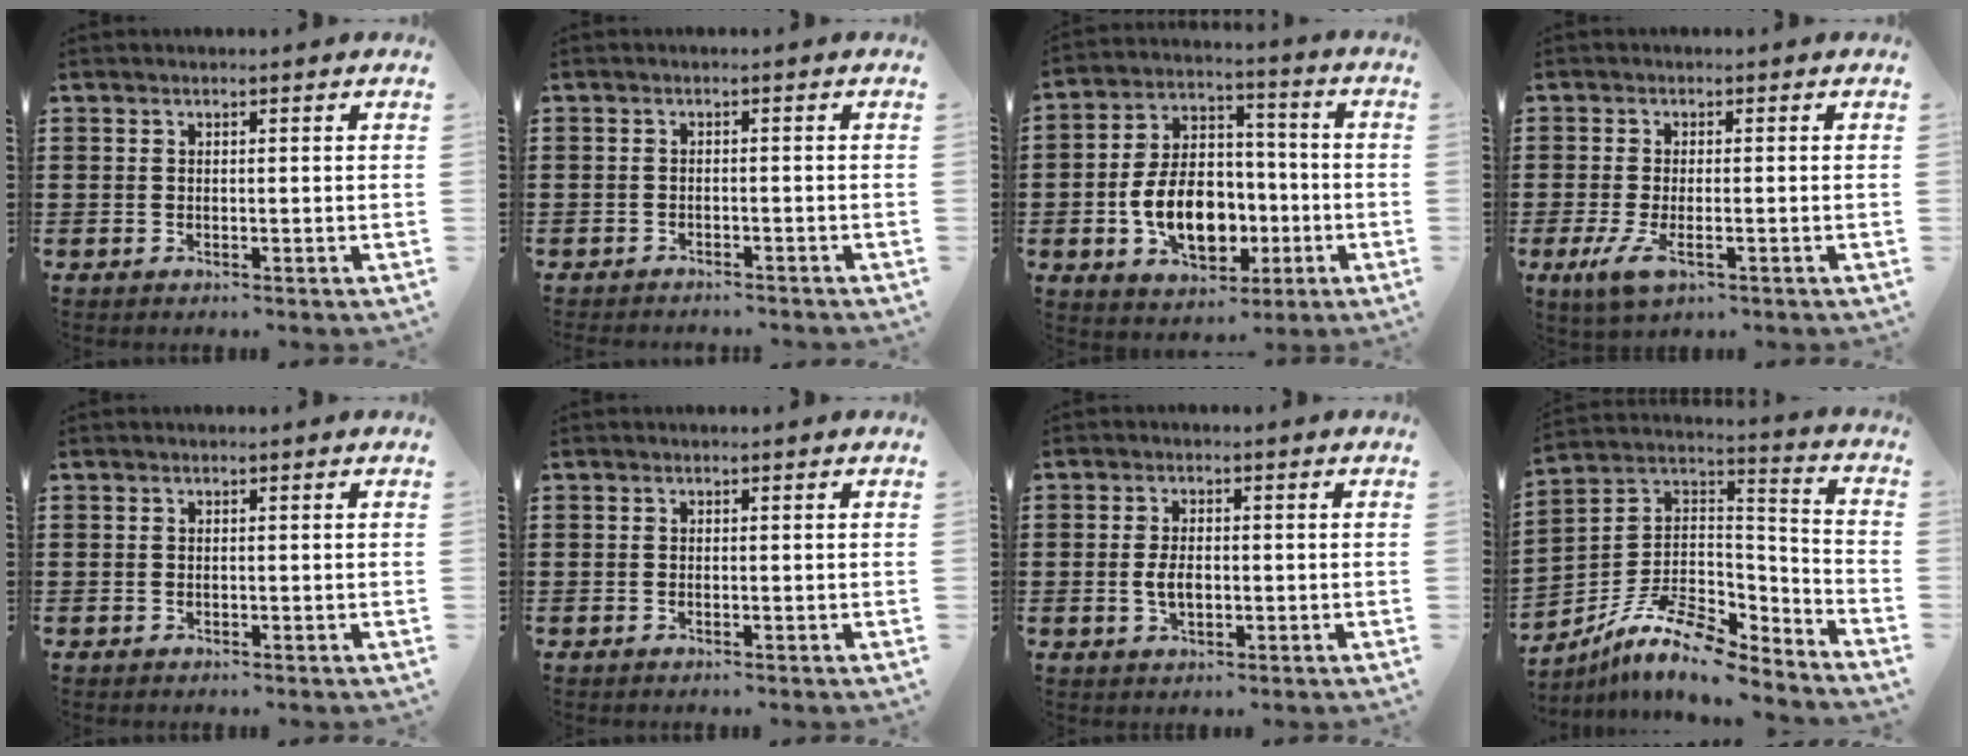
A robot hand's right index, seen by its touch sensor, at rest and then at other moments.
{"total": 1.2, "force": [-1.2, 0.0, -0.1], "torque": [-0.002, 0.002, -0.026]}
{"total": 11.3, "force": [-2.8, 7.5, 8.0], "torque": [-0.148, 0.004, -0.051]}
{"total": 3.9, "force": [-1.7, 1.0, 3.3], "torque": [-0.077, -0.015, -0.031]}
{"total": 0.0}
{"total": 0.0}
{"total": 3.6, "force": [-0.4, 1.8, 3.1], "torque": [-0.067, -0.001, -0.009]}
{"total": 11.0, "force": [-8.4, 3.7, 6.1], "torque": [-0.131, 0.012, -0.167]}